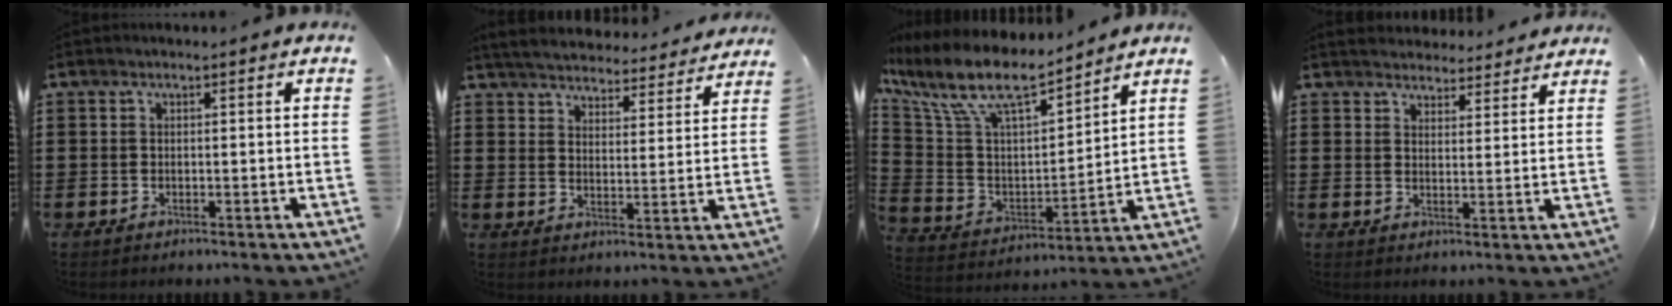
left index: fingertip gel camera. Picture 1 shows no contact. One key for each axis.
{"total": 4.5, "fx": 4.5, "fy": 0.1, "fz": 0.1, "tx": -0.027, "ty": -0.031, "tz": 0.074}
{"total": 10.7, "fx": 7.9, "fy": 3.2, "fz": 6.4, "tx": -0.155, "ty": -0.044, "tz": 0.138}
{"total": 3.5, "fx": 3.5, "fy": 0.5, "fz": -0.4, "tx": -0.004, "ty": -0.013, "tz": 0.064}